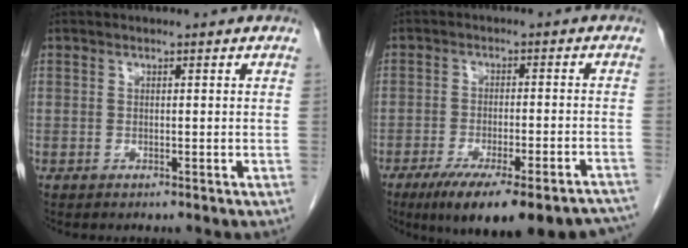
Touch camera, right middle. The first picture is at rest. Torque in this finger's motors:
{"motor_torque": [1.21, -0.93, 0.18, 0.12]}